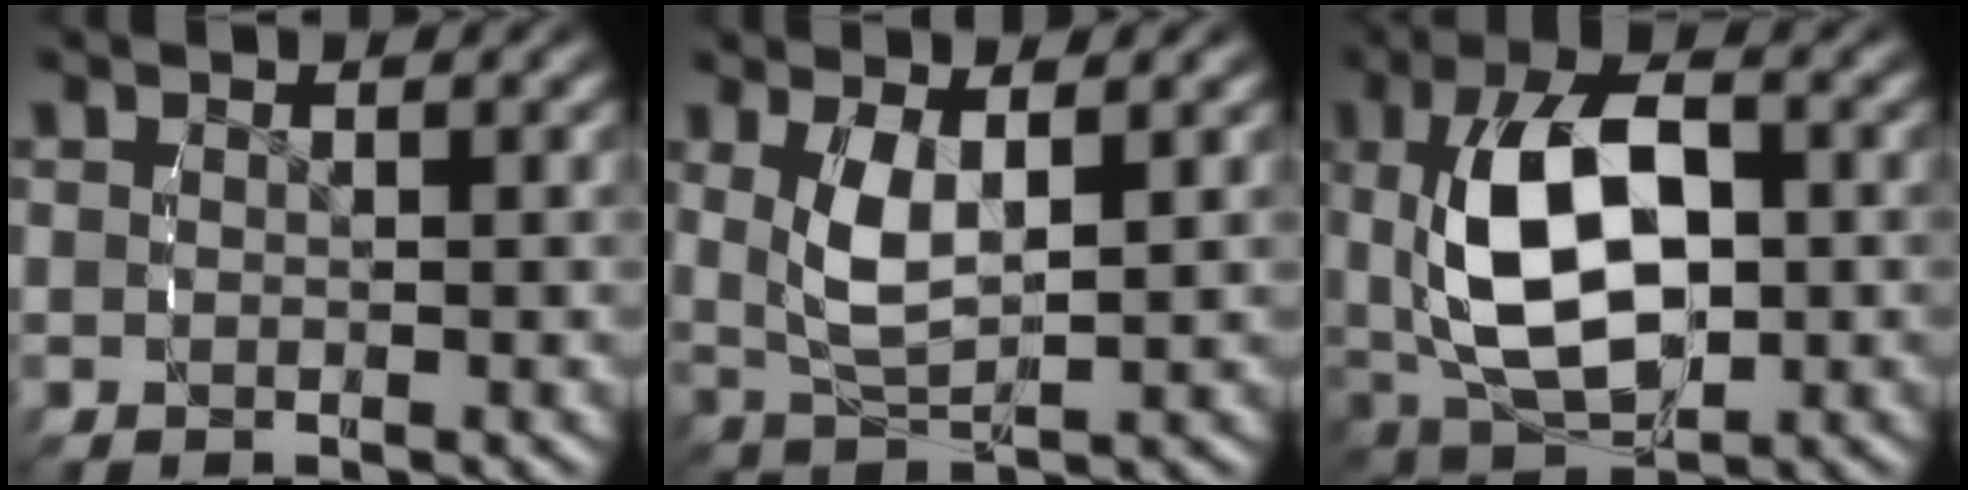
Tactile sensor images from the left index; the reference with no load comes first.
{"total": 4.1, "force": [0.7, 2.5, 3.2], "torque": [-0.097, -0.017, 0.022]}
{"total": 10.2, "force": [-0.3, 6.3, 8.0], "torque": [-0.183, -0.017, 0.009]}